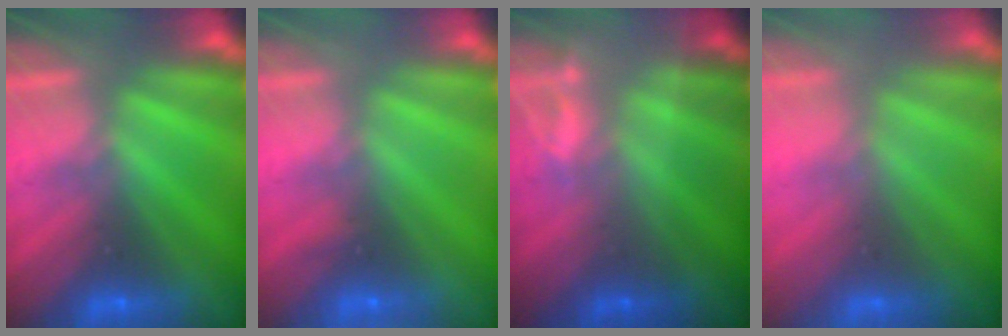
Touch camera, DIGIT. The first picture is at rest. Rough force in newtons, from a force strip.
{"total": 2.3}
{"total": 1.8}
{"total": 2.8}